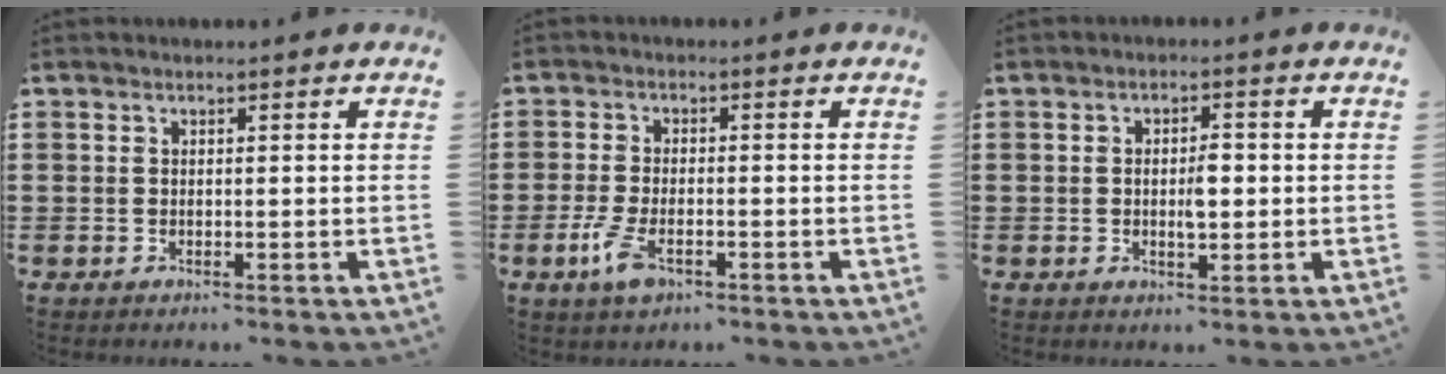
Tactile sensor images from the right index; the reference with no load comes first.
{"total": 4.5, "force": [-2.1, 1.8, 3.5], "torque": [-0.087, -0.009, -0.043]}
{"total": 3.4, "force": [0.0, 1.2, 3.2], "torque": [-0.061, 0.000, -0.001]}